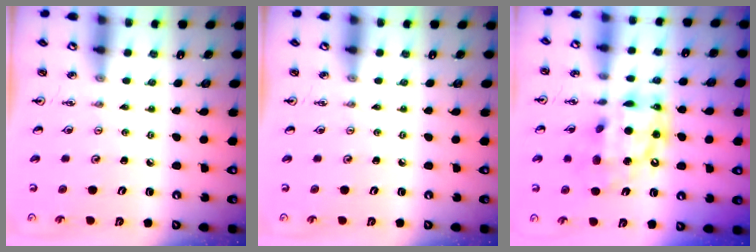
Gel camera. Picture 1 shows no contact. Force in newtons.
{"total": 0.0}
{"total": 14.7, "press": 14.6, "slide": 1.3}